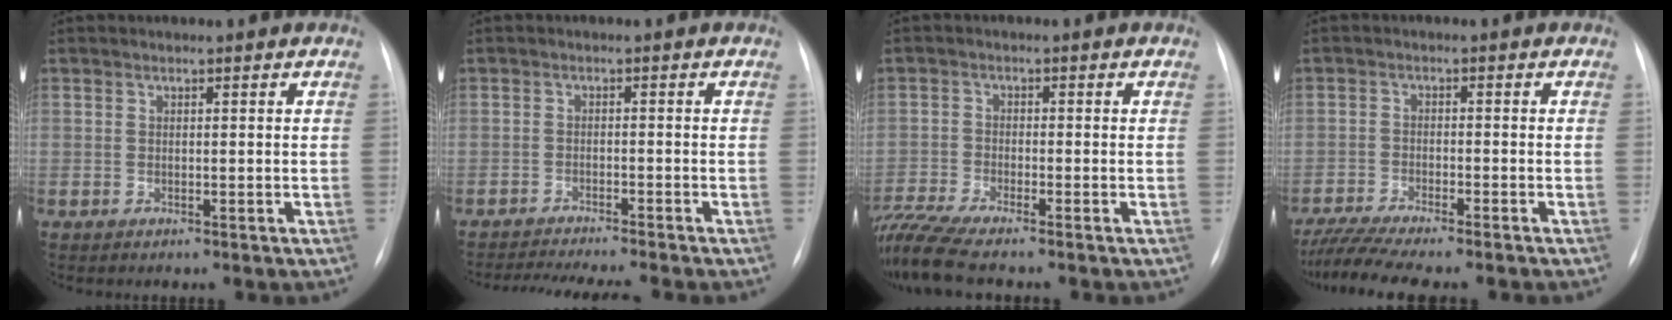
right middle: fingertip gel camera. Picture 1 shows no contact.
{"total": 9.6, "force": [-8.6, -0.5, 4.3], "torque": [-0.053, -0.011, -0.131]}
{"total": 7.2, "force": [-6.4, -0.9, 3.2], "torque": [-0.065, -0.017, -0.118]}
{"total": 8.5, "force": [-7.3, -0.1, 4.3], "torque": [-0.069, -0.014, -0.118]}